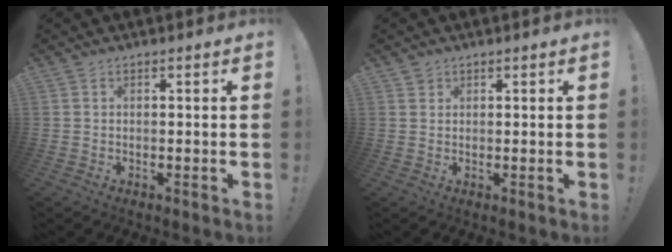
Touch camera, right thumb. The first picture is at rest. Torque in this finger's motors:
{"motor_torque": [0.02, 0.07, 0.04, -0.02, -0.06]}